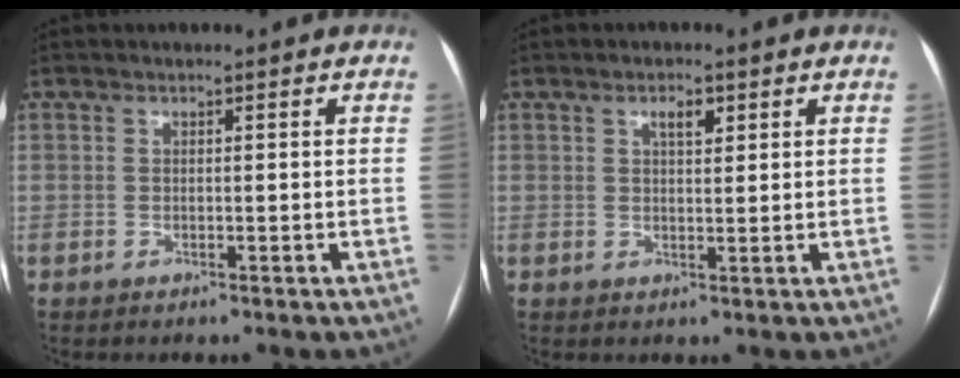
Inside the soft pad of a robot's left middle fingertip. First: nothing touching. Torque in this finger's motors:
{"motor_torque": [0.36, -0.20, 0.02, 0.00]}